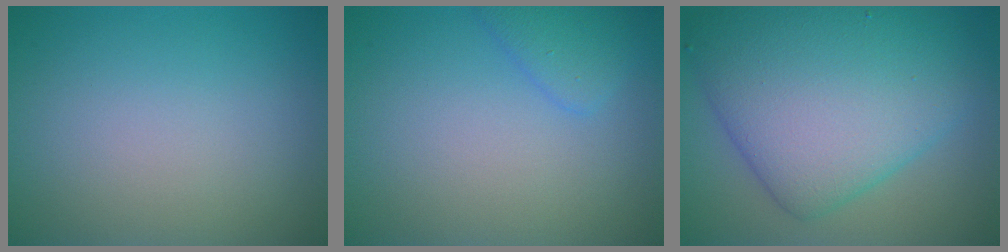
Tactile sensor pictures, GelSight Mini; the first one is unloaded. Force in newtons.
{"total": 1.9, "press": 1.9, "slide": 0.1}
{"total": 10.4, "press": 10.4, "slide": 0.0}